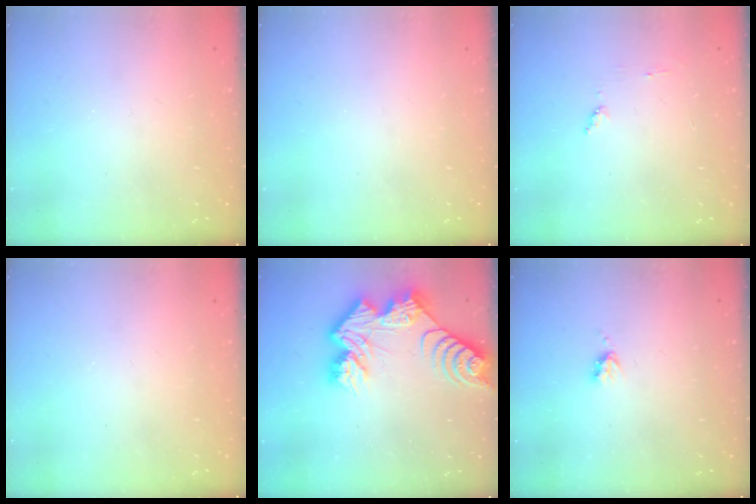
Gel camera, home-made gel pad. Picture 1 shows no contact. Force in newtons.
{"total": 0.0}
{"total": 4.2, "press": 4.2, "slide": 0.4}
{"total": 0.0}
{"total": 14.2, "press": 14.2, "slide": 1.0}
{"total": 3.3, "press": 3.3, "slide": 0.5}